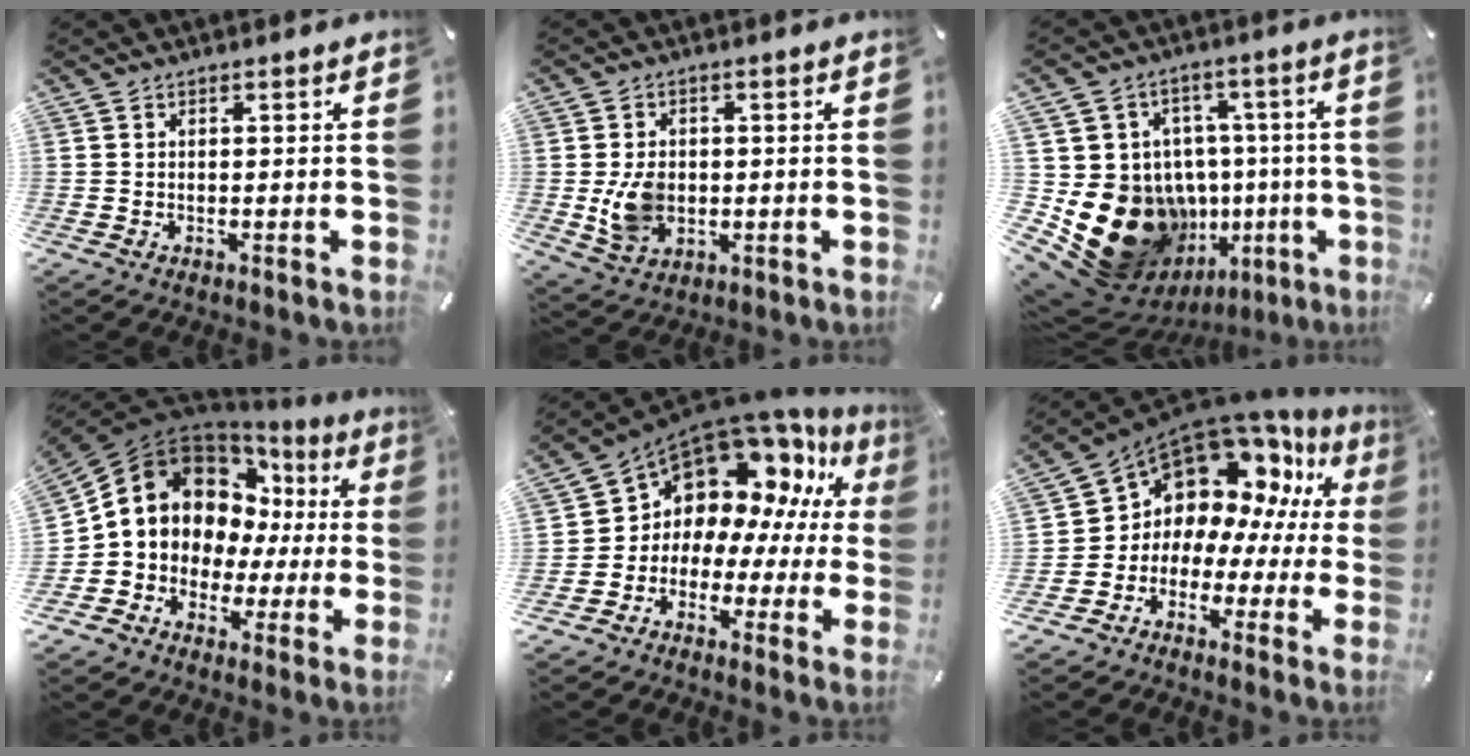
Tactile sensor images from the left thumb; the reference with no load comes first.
{"total": 8.4, "force": [-0.6, 6.7, 5.0], "torque": [-0.100, -0.004, -0.013]}
{"total": 22.8, "force": [-6.2, 17.8, 12.8], "torque": [-0.215, 0.020, -0.060]}
{"total": 11.7, "force": [3.7, 10.7, 3.2], "torque": [-0.070, -0.045, 0.078]}
{"total": 12.4, "force": [8.6, 8.0, 3.7], "torque": [-0.075, -0.097, 0.162]}
{"total": 11.5, "force": [8.2, 7.4, 3.2], "torque": [-0.078, -0.098, 0.150]}